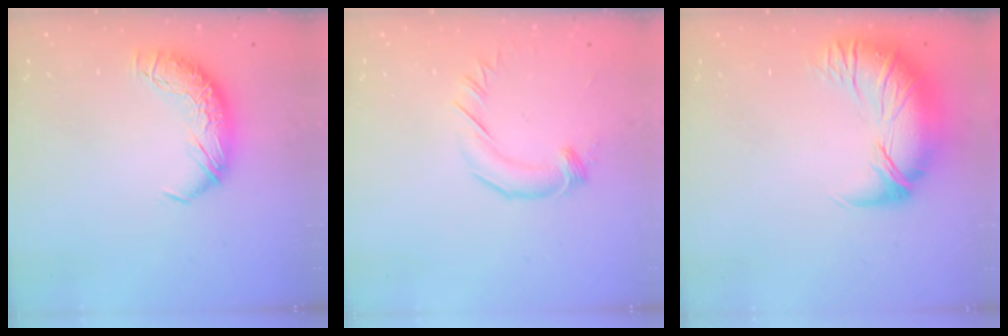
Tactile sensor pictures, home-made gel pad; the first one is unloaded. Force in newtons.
{"total": 1.9, "press": 1.9, "slide": 0.1}
{"total": 3.5, "press": 1.5, "slide": 3.2}